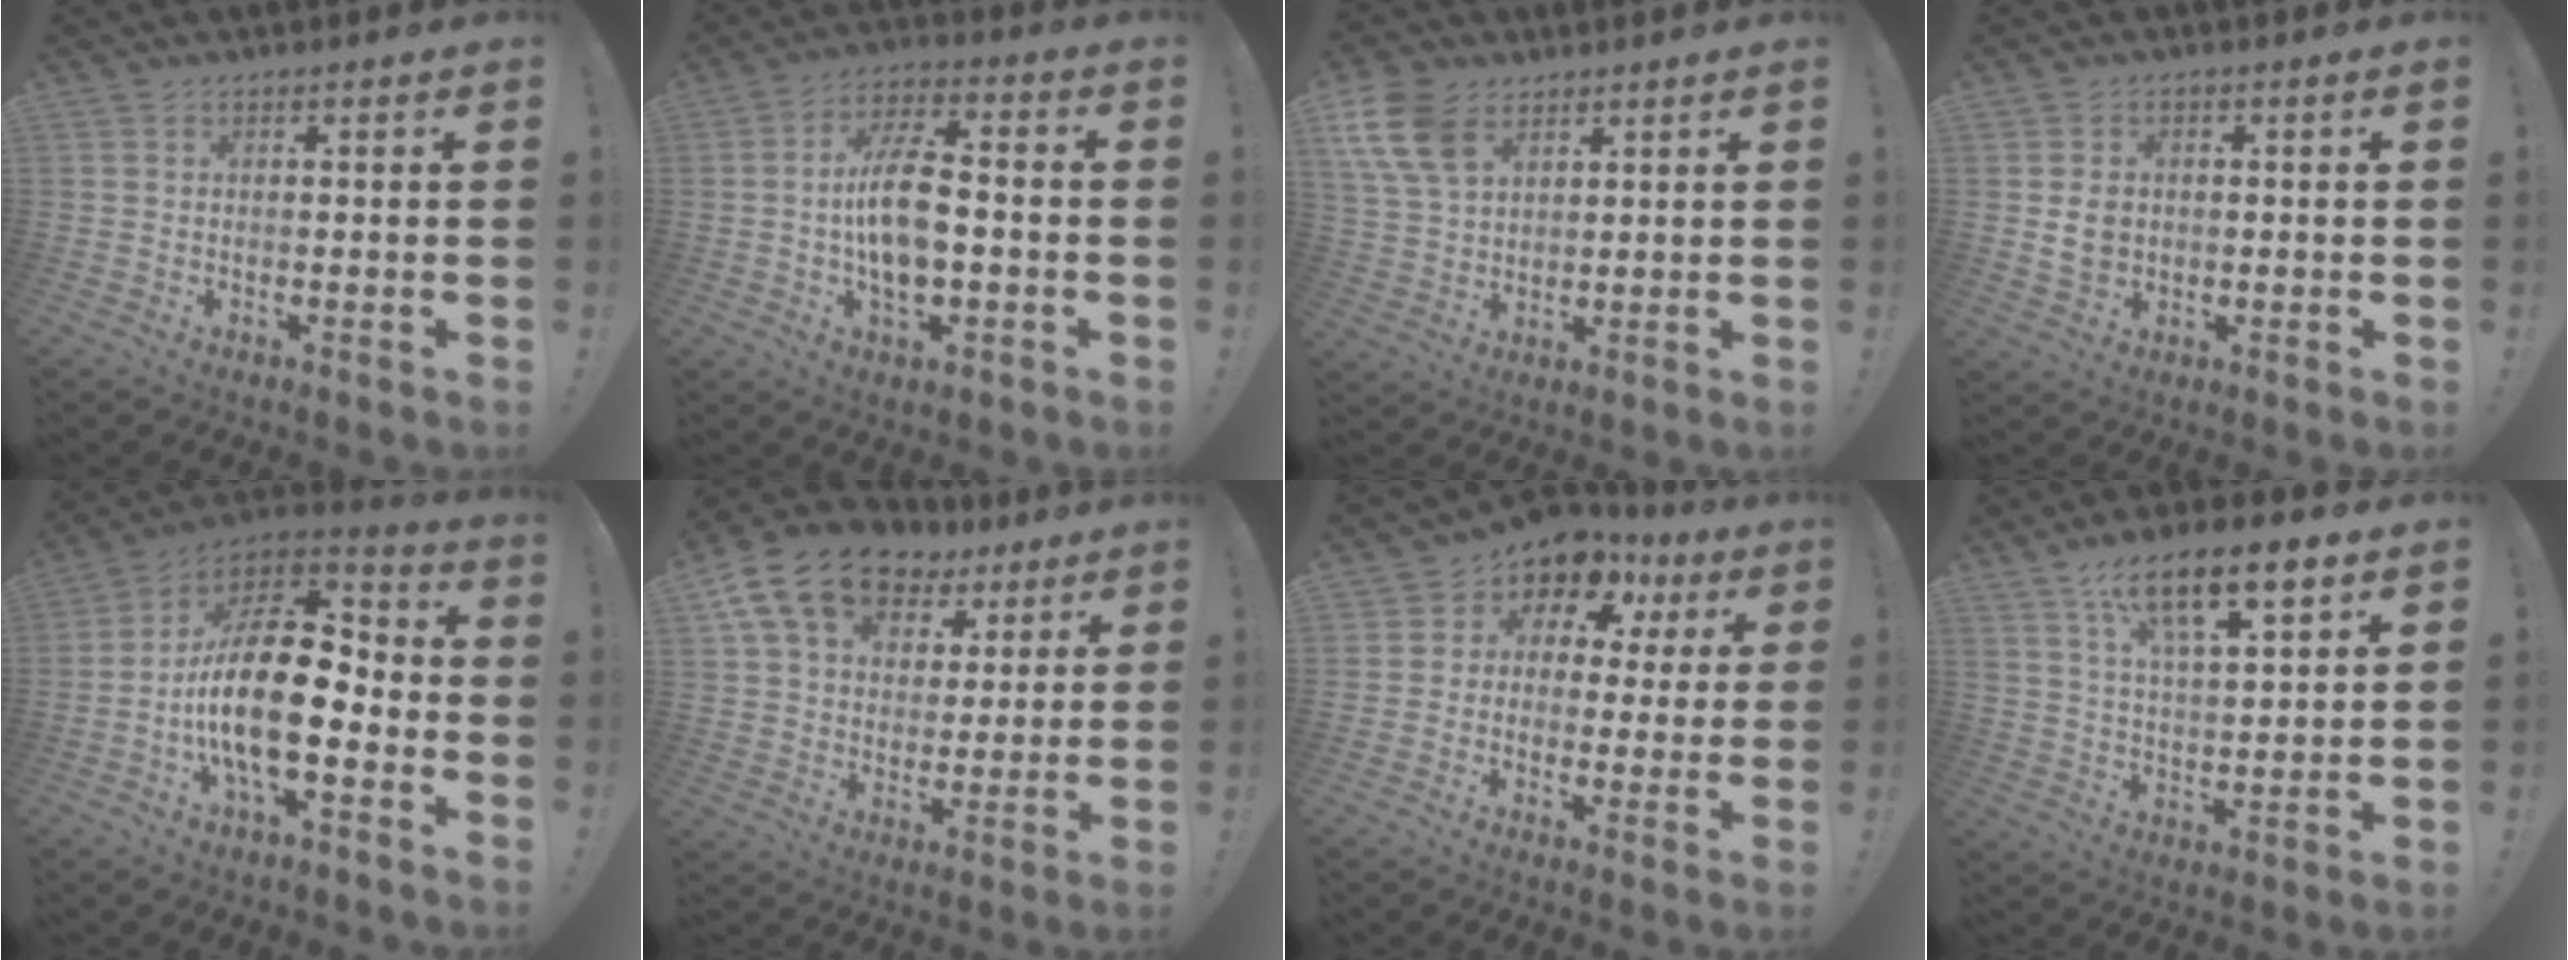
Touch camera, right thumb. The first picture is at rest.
{"total": 12.5, "force": [-1.3, 6.3, 10.7], "torque": [-0.195, 0.011, -0.022]}
{"total": 12.6, "force": [6.8, 8.0, 7.0], "torque": [-0.135, -0.022, 0.133]}
{"total": 5.3, "force": [0.4, 4.3, 3.0], "torque": [-0.054, 0.000, 0.006]}
{"total": 20.9, "force": [-3.1, 9.6, 18.4], "torque": [-0.343, 0.012, -0.052]}
{"total": 17.3, "force": [9.8, 11.0, 9.1], "torque": [-0.149, -0.048, 0.181]}
{"total": 7.7, "force": [3.3, 5.7, 3.9], "torque": [-0.055, -0.035, 0.059]}
{"total": 14.9, "force": [8.8, 5.0, 10.9], "torque": [-0.174, -0.036, 0.146]}